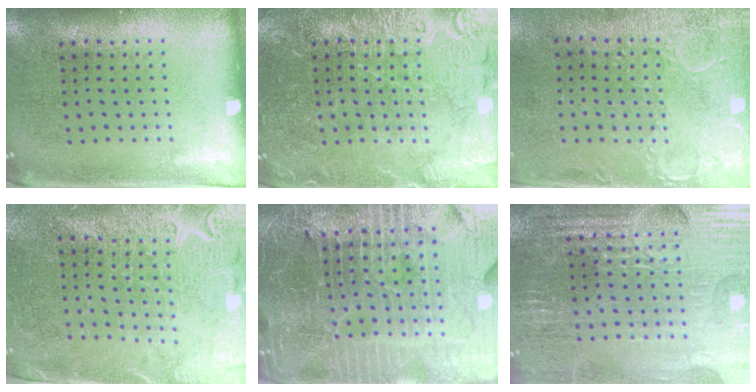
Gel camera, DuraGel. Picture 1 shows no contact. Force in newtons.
{"total": 4.1, "press": 4.1, "slide": 0.6}
{"total": 3.0, "press": 2.2, "slide": 2.0}
{"total": 3.2, "press": 3.1, "slide": 1.0}
{"total": 7.1, "press": 6.2, "slide": 3.6}
{"total": 3.7, "press": 3.6, "slide": 0.7}